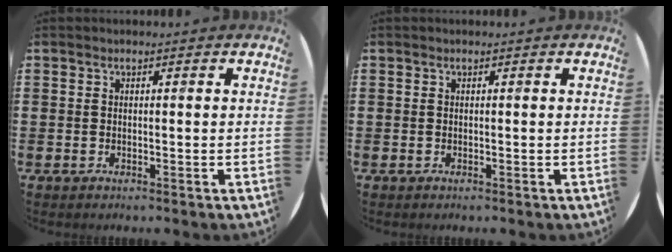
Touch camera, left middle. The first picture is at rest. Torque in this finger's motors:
{"motor_torque": [0.00, 0.00, 0.00, 0.00]}